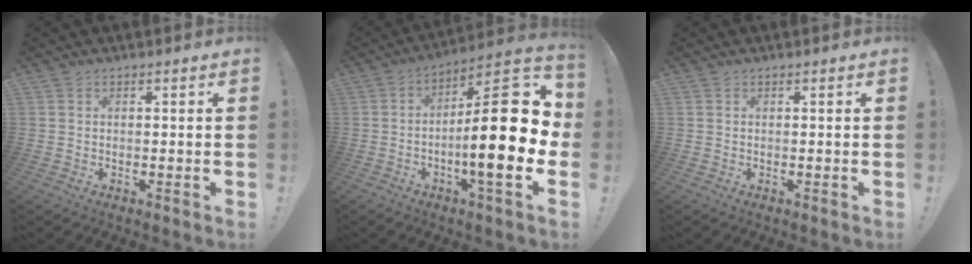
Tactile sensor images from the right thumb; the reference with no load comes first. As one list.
[{"total": 24.0, "force": [-2.1, 6.8, 22.9], "torque": [-0.345, 0.010, -0.037]}, {"total": 0.0}]